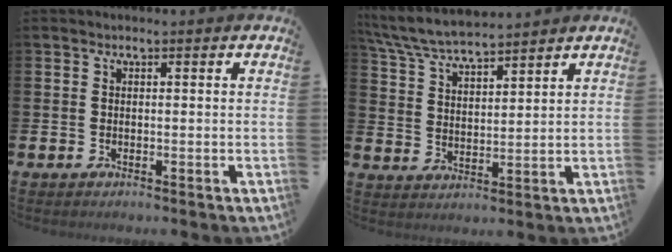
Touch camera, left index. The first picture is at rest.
{"total": 6.7, "force": [6.5, 0.8, 1.7], "torque": [-0.060, -0.030, 0.118]}